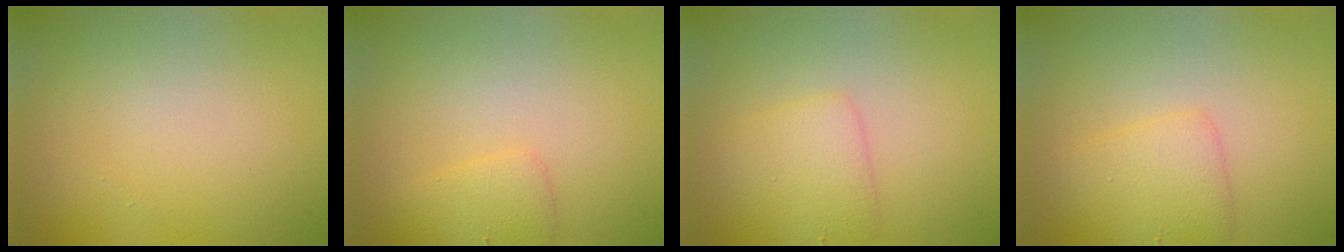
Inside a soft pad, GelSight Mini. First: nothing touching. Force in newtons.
{"total": 1.9, "press": 1.9, "slide": 0.1}
{"total": 2.9, "press": 2.9, "slide": 0.1}
{"total": 2.9, "press": 2.9, "slide": 0.0}